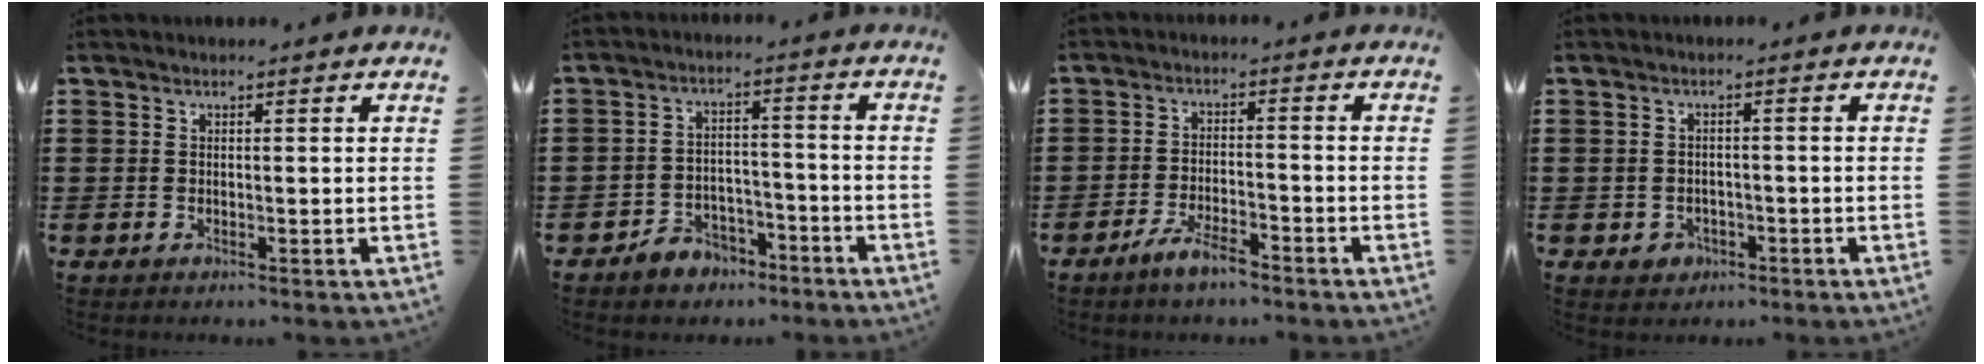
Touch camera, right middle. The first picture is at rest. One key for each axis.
{"total": 4.6, "fx": -4.1, "fy": 2.0, "fz": 0.5, "tx": -0.012, "ty": 0.016, "tz": -0.083}
{"total": 4.6, "fx": -3.8, "fy": 1.0, "fz": 2.4, "tx": -0.052, "ty": 0.003, "tz": -0.074}
{"total": 1.8, "fx": -1.1, "fy": 1.4, "fz": 0.3, "tx": -0.012, "ty": 0.002, "tz": -0.026}